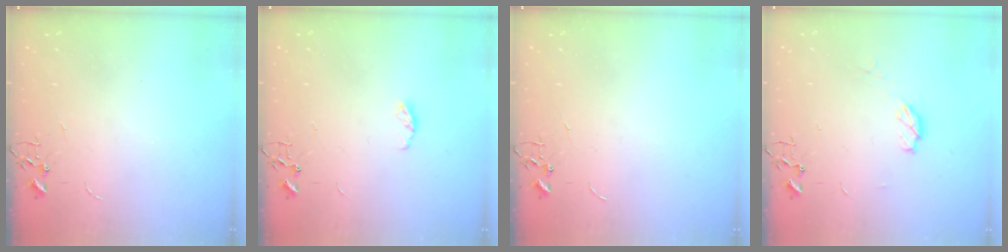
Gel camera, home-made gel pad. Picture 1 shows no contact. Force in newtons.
{"total": 4.8, "press": 4.8, "slide": 0.5}
{"total": 0.0}
{"total": 5.5, "press": 5.5, "slide": 0.3}